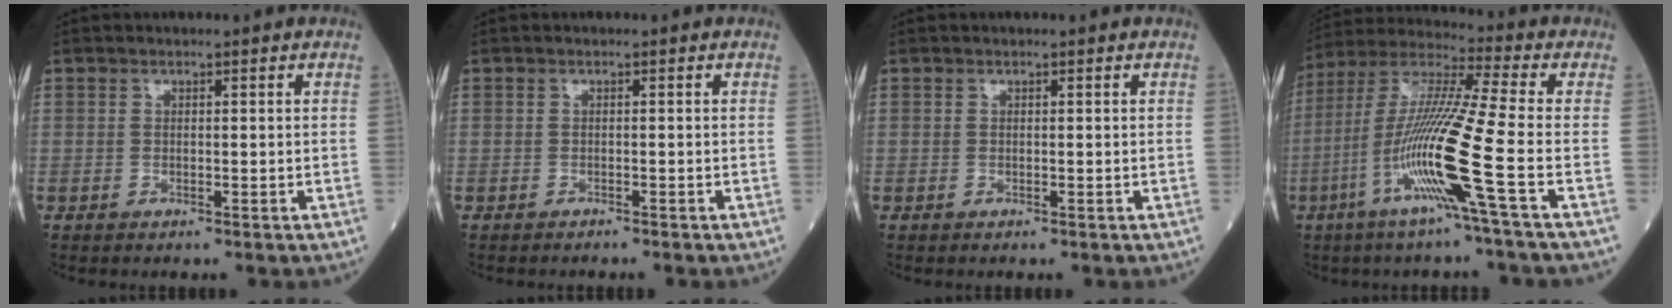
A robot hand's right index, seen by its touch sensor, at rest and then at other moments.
{"total": 1.1, "force": [-1.0, 0.0, 0.5], "torque": [-0.008, 0.000, -0.013]}
{"total": 0.0}
{"total": 14.9, "force": [-5.2, -2.3, 13.8], "torque": [-0.284, -0.016, -0.110]}